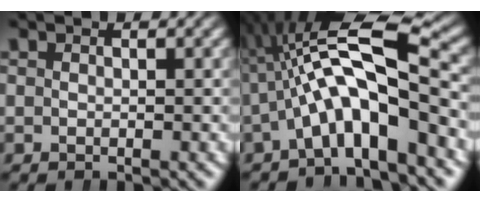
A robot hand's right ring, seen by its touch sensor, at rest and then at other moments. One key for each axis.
{"total": 9.1, "fx": 0.8, "fy": 3.8, "fz": 8.3, "tx": -0.145, "ty": 0.000, "tz": 0.015}